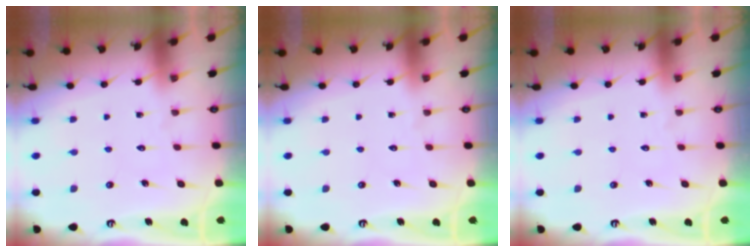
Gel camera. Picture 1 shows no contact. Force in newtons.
{"total": 0.0}
{"total": 0.0}